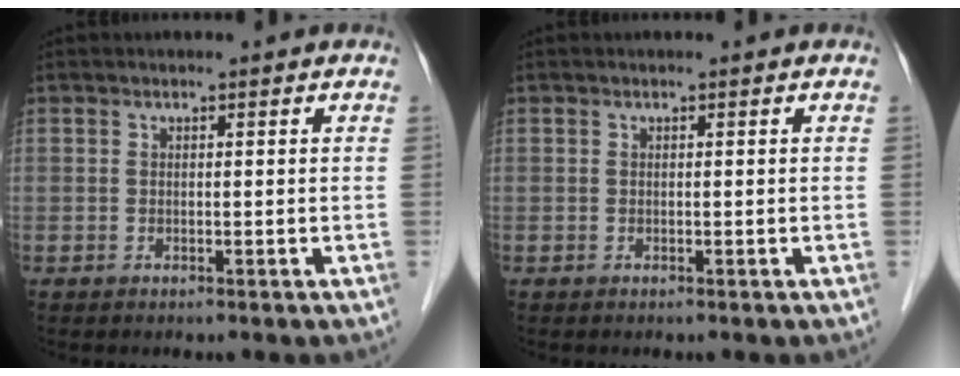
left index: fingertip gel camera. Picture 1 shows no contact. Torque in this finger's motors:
{"motor_torque": [-0.04, 0.04, 0.00, 0.00]}